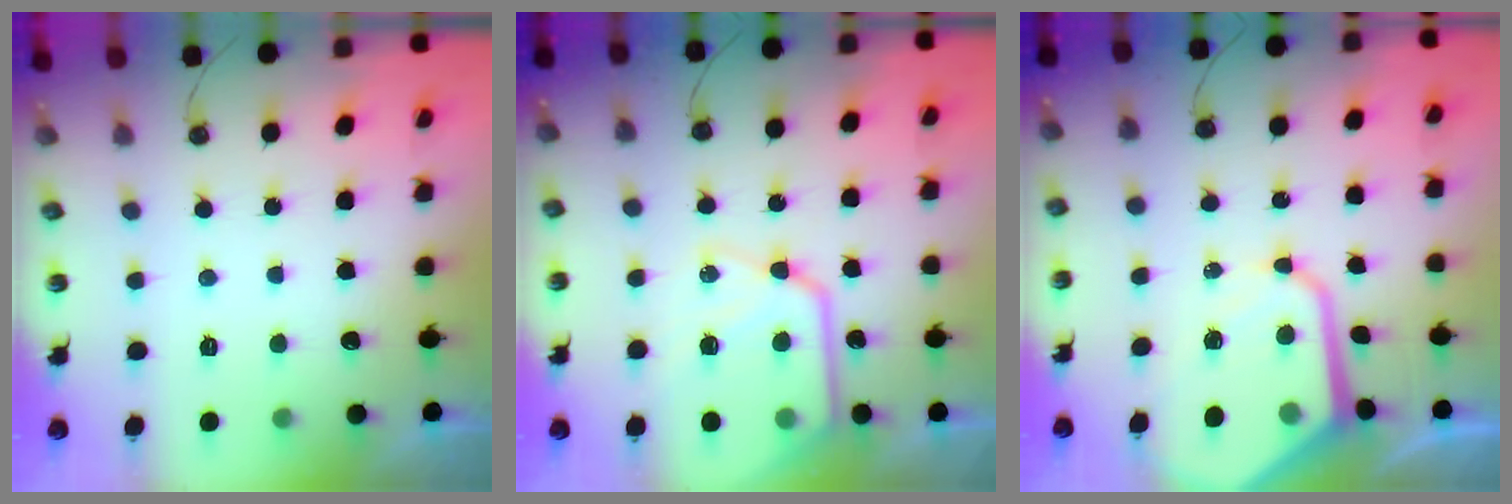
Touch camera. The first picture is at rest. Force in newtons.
{"total": 16.1, "press": 16.0, "slide": 1.9}
{"total": 13.8, "press": 13.7, "slide": 1.2}